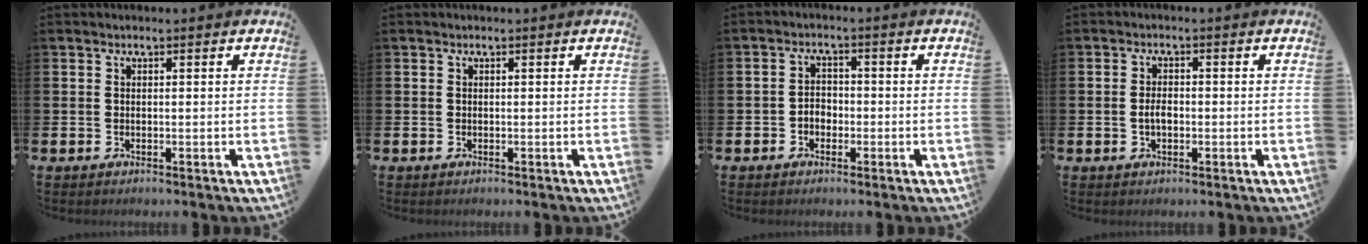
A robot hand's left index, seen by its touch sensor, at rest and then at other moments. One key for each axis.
{"total": 0.0}
{"total": 2.2, "fx": -1.1, "fy": 1.7, "fz": 0.9, "tx": -0.014, "ty": 0.005, "tz": -0.026}
{"total": 2.2, "fx": -0.3, "fy": 1.2, "fz": 1.8, "tx": -0.021, "ty": -0.001, "tz": -0.010}